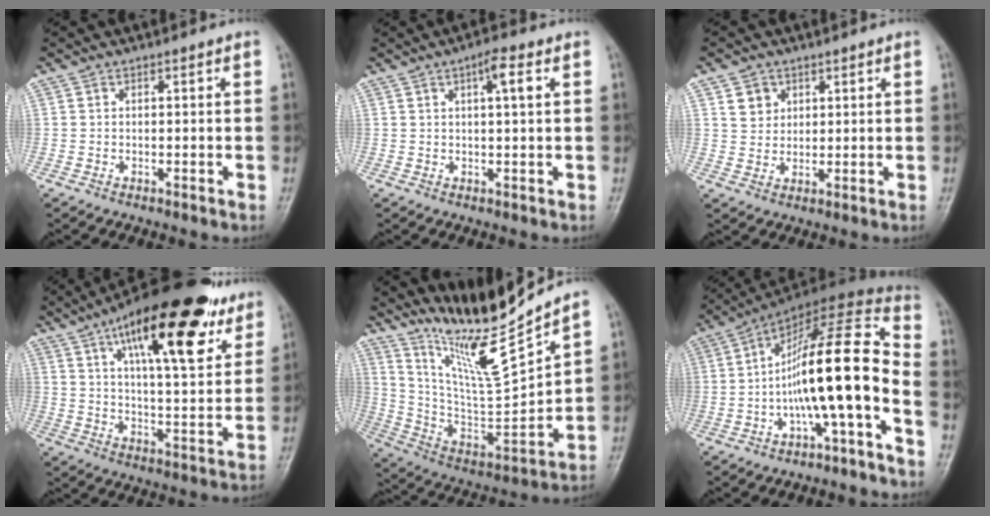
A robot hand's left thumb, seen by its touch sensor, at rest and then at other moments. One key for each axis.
{"total": 4.2, "fx": 1.5, "fy": 0.7, "fz": 3.9, "tx": -0.066, "ty": 0.005, "tz": 0.024}
{"total": 4.1, "fx": 2.0, "fy": 3.4, "fz": 1.1, "tx": 0.000, "ty": -0.013, "tz": 0.039}
{"total": 24.6, "fx": 13.5, "fy": 8.4, "fz": 18.8, "tx": -0.263, "ty": -0.031, "tz": 0.209}
{"total": 17.1, "fx": 14.7, "fy": 0.0, "fz": 8.8, "tx": -0.138, "ty": -0.091, "tz": 0.284}
{"total": 17.0, "fx": -4.6, "fy": 3.3, "fz": 16.1, "tx": -0.274, "ty": 0.086, "tz": -0.079}